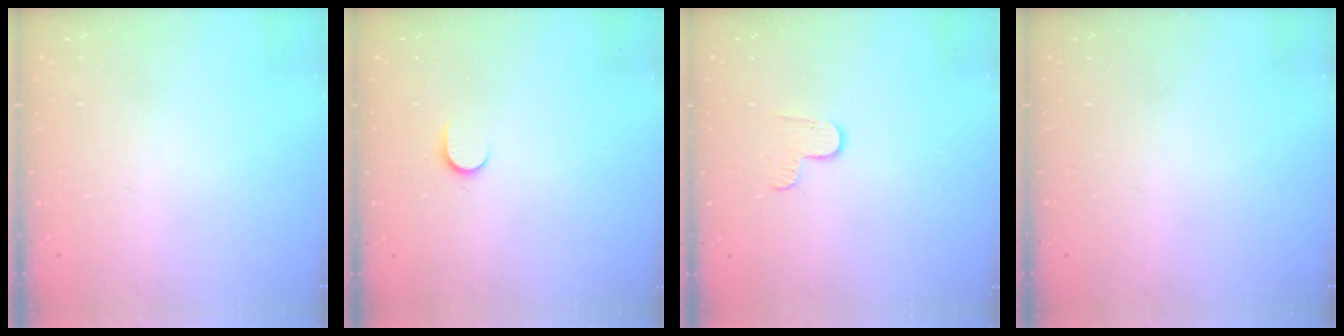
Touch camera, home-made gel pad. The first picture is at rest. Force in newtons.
{"total": 3.8, "press": 3.8, "slide": 0.4}
{"total": 4.7, "press": 4.7, "slide": 0.4}
{"total": 0.0}